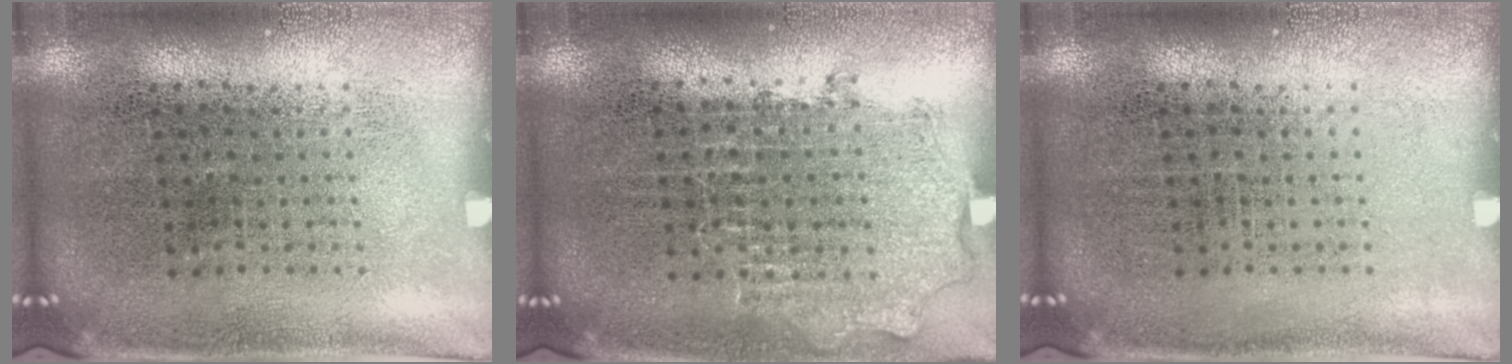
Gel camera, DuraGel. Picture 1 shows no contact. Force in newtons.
{"total": 0.9, "press": 0.9, "slide": 0.2}
{"total": 0.0}